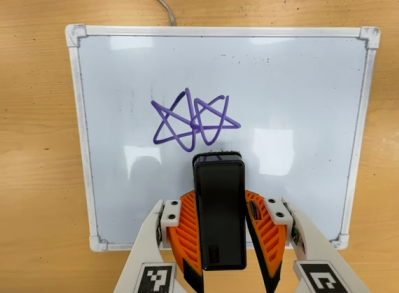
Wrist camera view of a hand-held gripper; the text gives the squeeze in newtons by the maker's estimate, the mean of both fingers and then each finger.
{"total": 6.1, "left": 5.2, "right": 7.0}